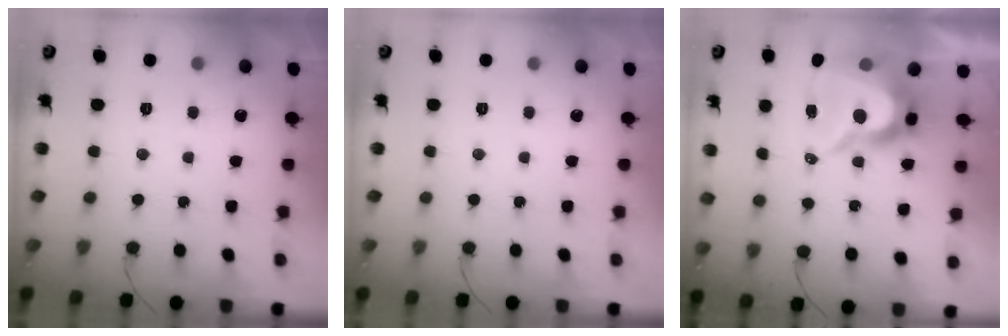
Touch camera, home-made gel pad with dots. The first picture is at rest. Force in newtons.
{"total": 0.0}
{"total": 12.5, "press": 12.5, "slide": 1.0}